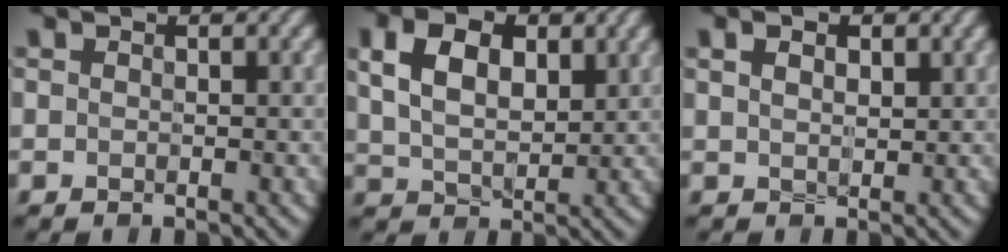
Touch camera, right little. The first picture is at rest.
{"total": 5.7, "force": [1.7, 3.4, 4.2], "torque": [-0.085, 0.004, 0.024]}
{"total": 2.0, "force": [0.8, 1.0, 1.5], "torque": [-0.027, 0.000, 0.015]}